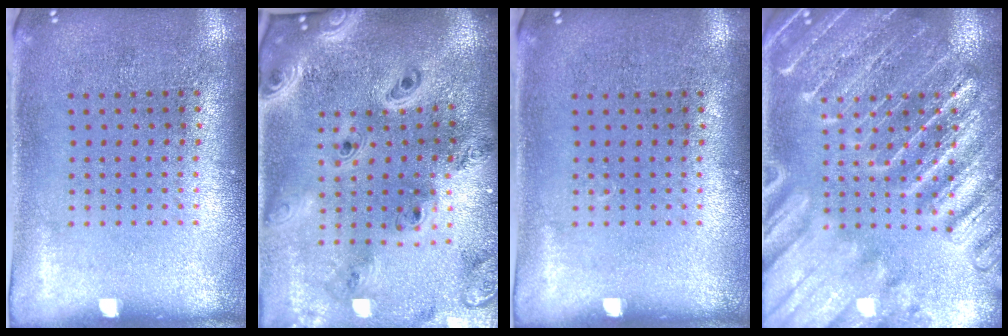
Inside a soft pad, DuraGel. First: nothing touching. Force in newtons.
{"total": 3.8, "press": 2.9, "slide": 2.4}
{"total": 0.0}
{"total": 3.8, "press": 3.8, "slide": 0.4}